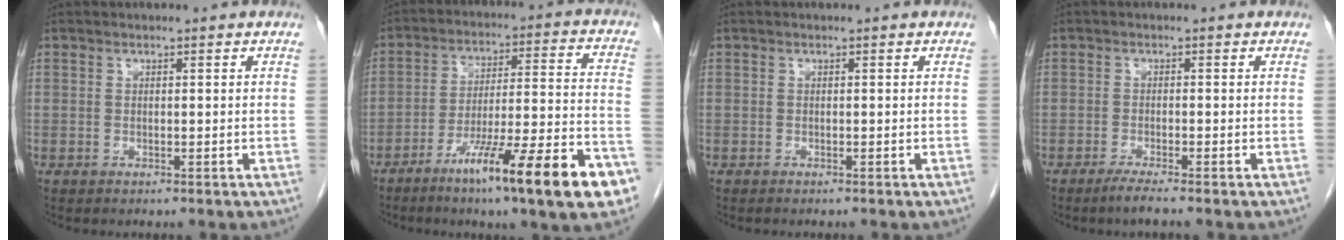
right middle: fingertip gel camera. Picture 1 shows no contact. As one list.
[{"total": 18.9, "force": [-11.0, 0.6, 15.4], "torque": [-0.201, -0.017, -0.173]}, {"total": 0.6, "force": [-0.5, 0.0, 0.2], "torque": [-0.004, -0.001, -0.010]}, {"total": 2.1, "force": [-1.7, -0.5, 1.2], "torque": [-0.033, -0.006, -0.035]}]